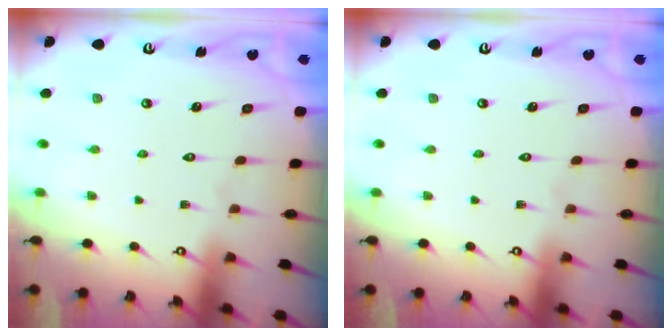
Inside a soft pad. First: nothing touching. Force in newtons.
{"total": 0.0}